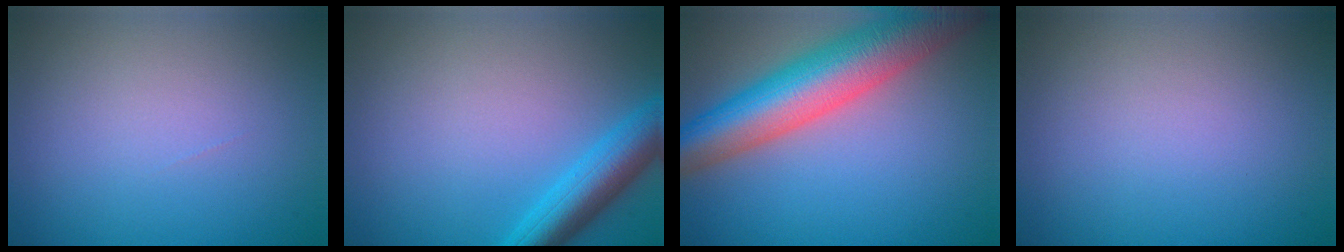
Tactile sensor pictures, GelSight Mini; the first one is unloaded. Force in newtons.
{"total": 4.8, "press": 4.8, "slide": 0.2}
{"total": 10.2, "press": 10.2, "slide": 0.5}
{"total": 0.0}